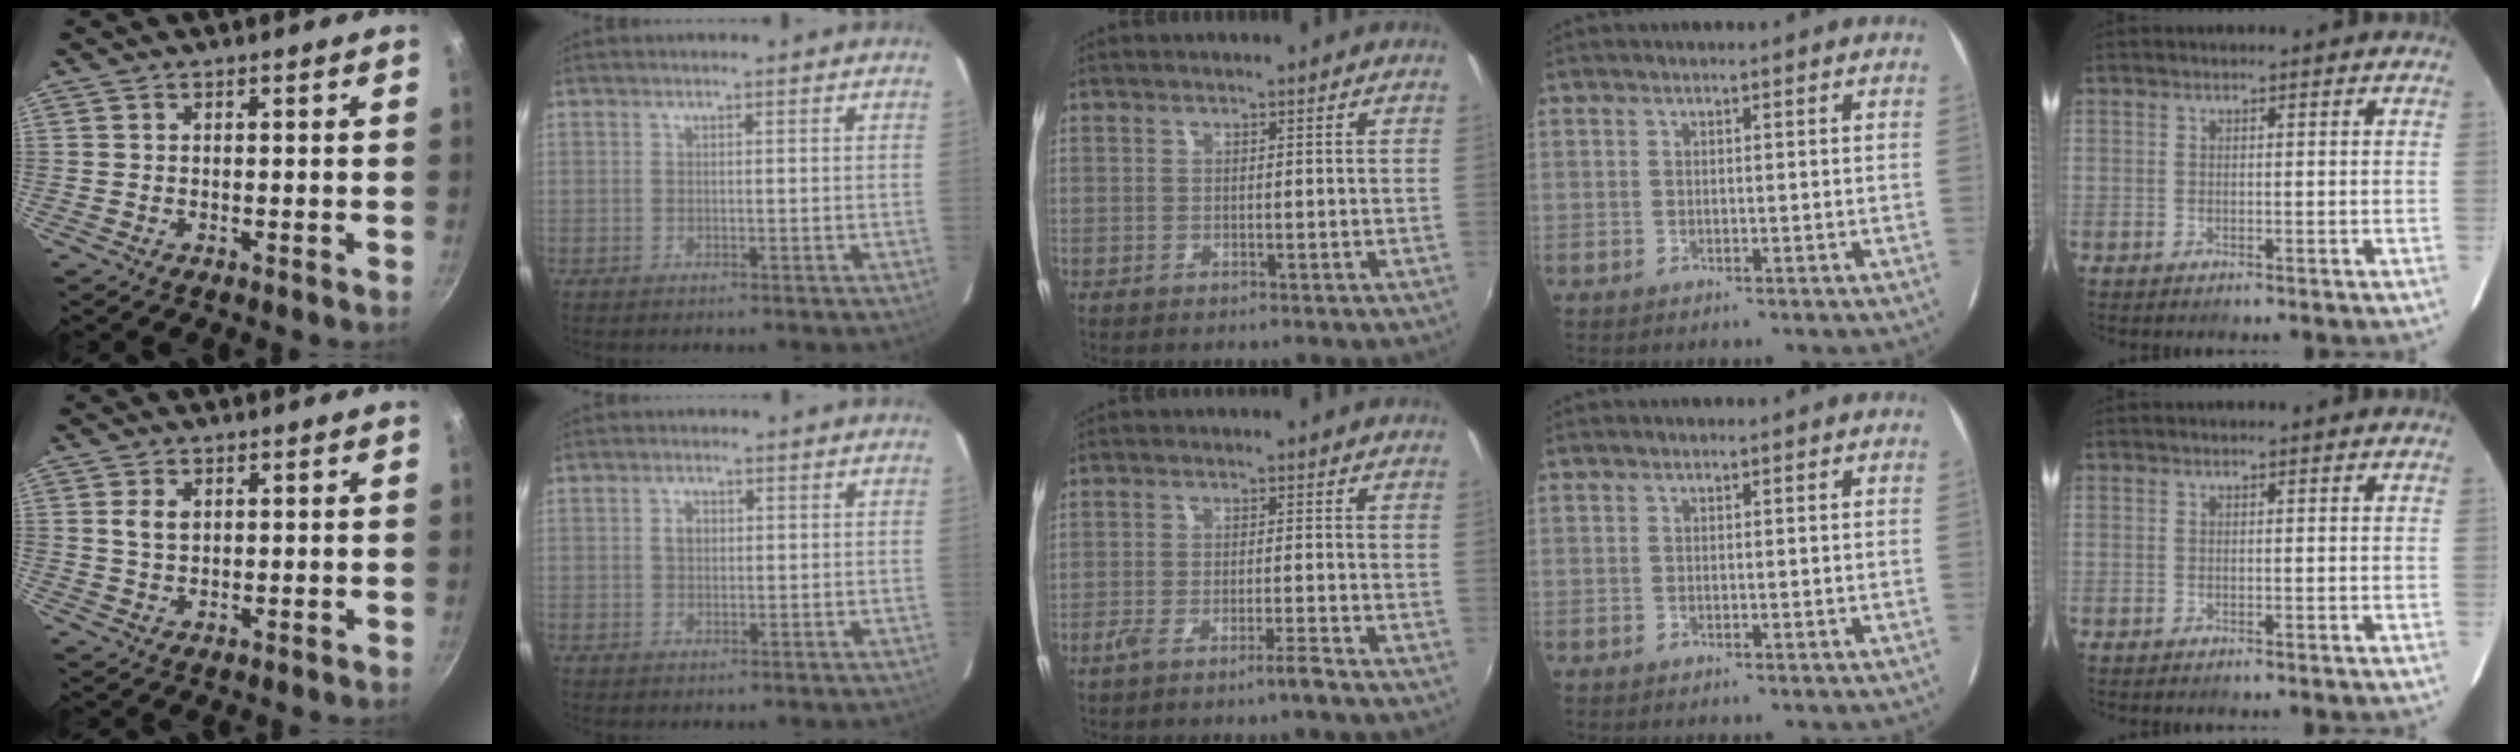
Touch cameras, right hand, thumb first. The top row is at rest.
{"thumb": {"total": 3.4, "force": [0.9, 2.3, 2.3], "torque": [-0.035, -0.002, 0.017]}, "index": {"total": 2.1, "force": [0.5, 1.7, 1.3], "torque": [-0.022, 0.007, 0.007]}, "middle": {"total": 3.4, "force": [-2.6, -0.4, 2.0], "torque": [-0.053, -0.002, -0.051]}}